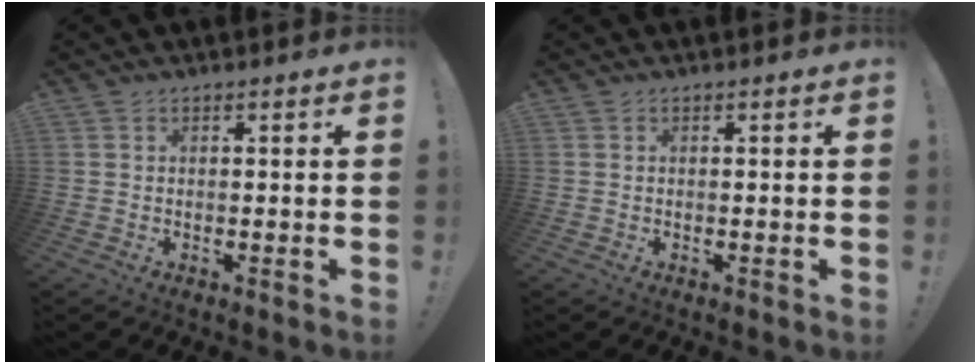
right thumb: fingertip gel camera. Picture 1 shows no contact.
{"total": 0.0}